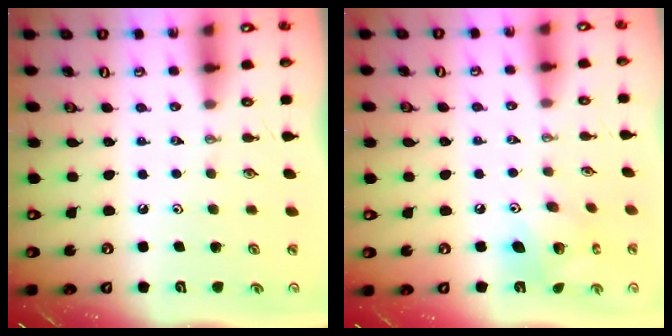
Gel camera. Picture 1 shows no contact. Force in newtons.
{"total": 10.8, "press": 10.7, "slide": 1.0}